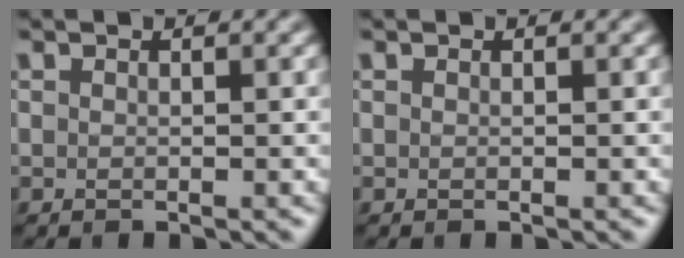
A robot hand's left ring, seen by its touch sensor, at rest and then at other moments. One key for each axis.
{"total": 0.0}